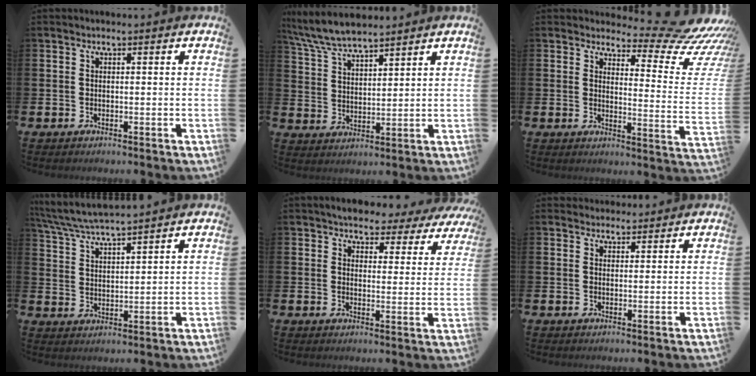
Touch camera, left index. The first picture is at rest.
{"total": 6.7, "force": [6.3, 0.9, 1.9], "torque": [-0.065, -0.022, 0.118]}
{"total": 7.3, "force": [6.3, 1.8, 3.2], "torque": [-0.037, -0.066, 0.098]}
{"total": 5.5, "force": [5.4, 0.0, 1.4], "torque": [-0.052, -0.027, 0.096]}
{"total": 3.8, "force": [3.6, 1.3, 0.6], "torque": [-0.028, -0.024, 0.058]}
{"total": 2.4, "force": [2.2, 0.9, -0.1], "torque": [0.005, -0.008, 0.040]}